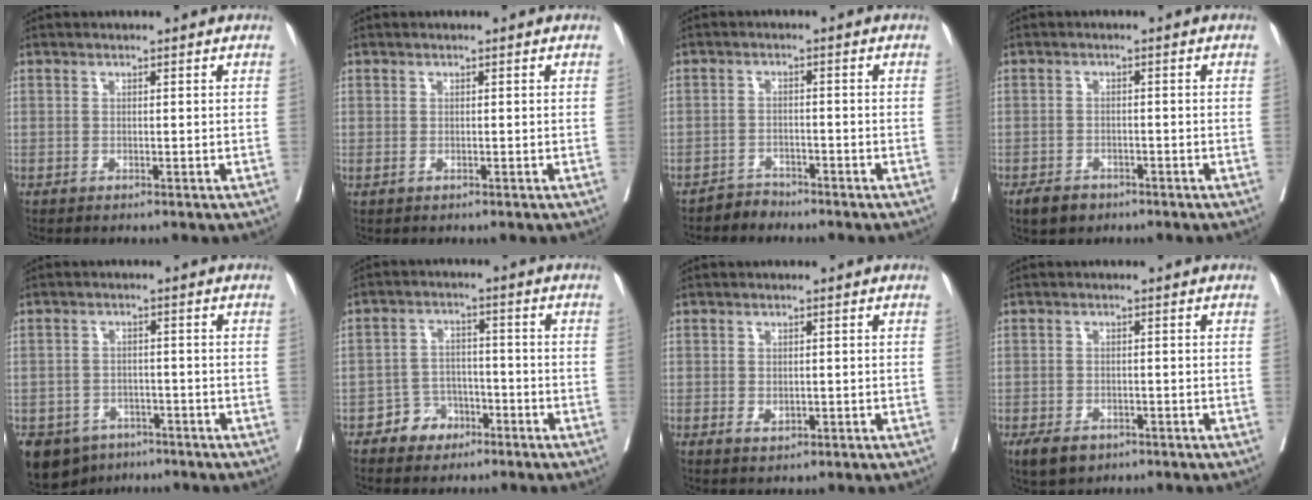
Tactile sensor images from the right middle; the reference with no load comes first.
{"total": 0.0}
{"total": 2.2, "force": [-2.0, 0.6, -0.5], "torque": [0.009, -0.001, -0.036]}
{"total": 3.3, "force": [-2.4, 2.0, 1.2], "torque": [-0.022, 0.001, -0.034]}
{"total": 7.0, "force": [-4.3, 5.3, 1.4], "torque": [-0.027, 0.002, -0.060]}
{"total": 4.8, "force": [-3.0, 3.5, 1.3], "torque": [-0.016, 0.014, -0.048]}
{"total": 0.9, "force": [-0.4, 0.4, 0.6], "torque": [-0.013, 0.000, -0.005]}
{"total": 4.1, "force": [-2.6, 2.5, 1.9], "torque": [-0.034, -0.003, -0.037]}